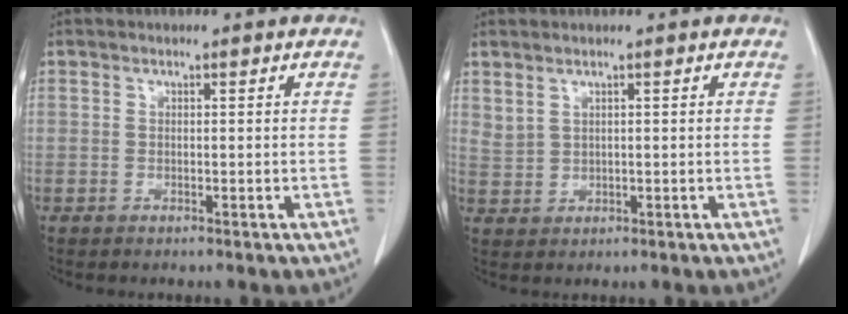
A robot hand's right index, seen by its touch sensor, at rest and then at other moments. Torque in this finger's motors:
{"motor_torque": [0.13, 0.07, 0.01, 0.01]}